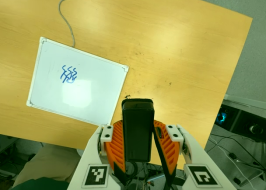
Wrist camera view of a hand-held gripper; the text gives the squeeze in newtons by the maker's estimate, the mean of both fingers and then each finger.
{"total": 5.1, "left": 4.1, "right": 6.1}